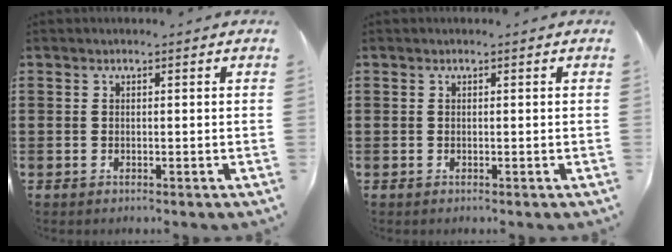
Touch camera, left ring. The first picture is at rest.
{"total": 0.0}